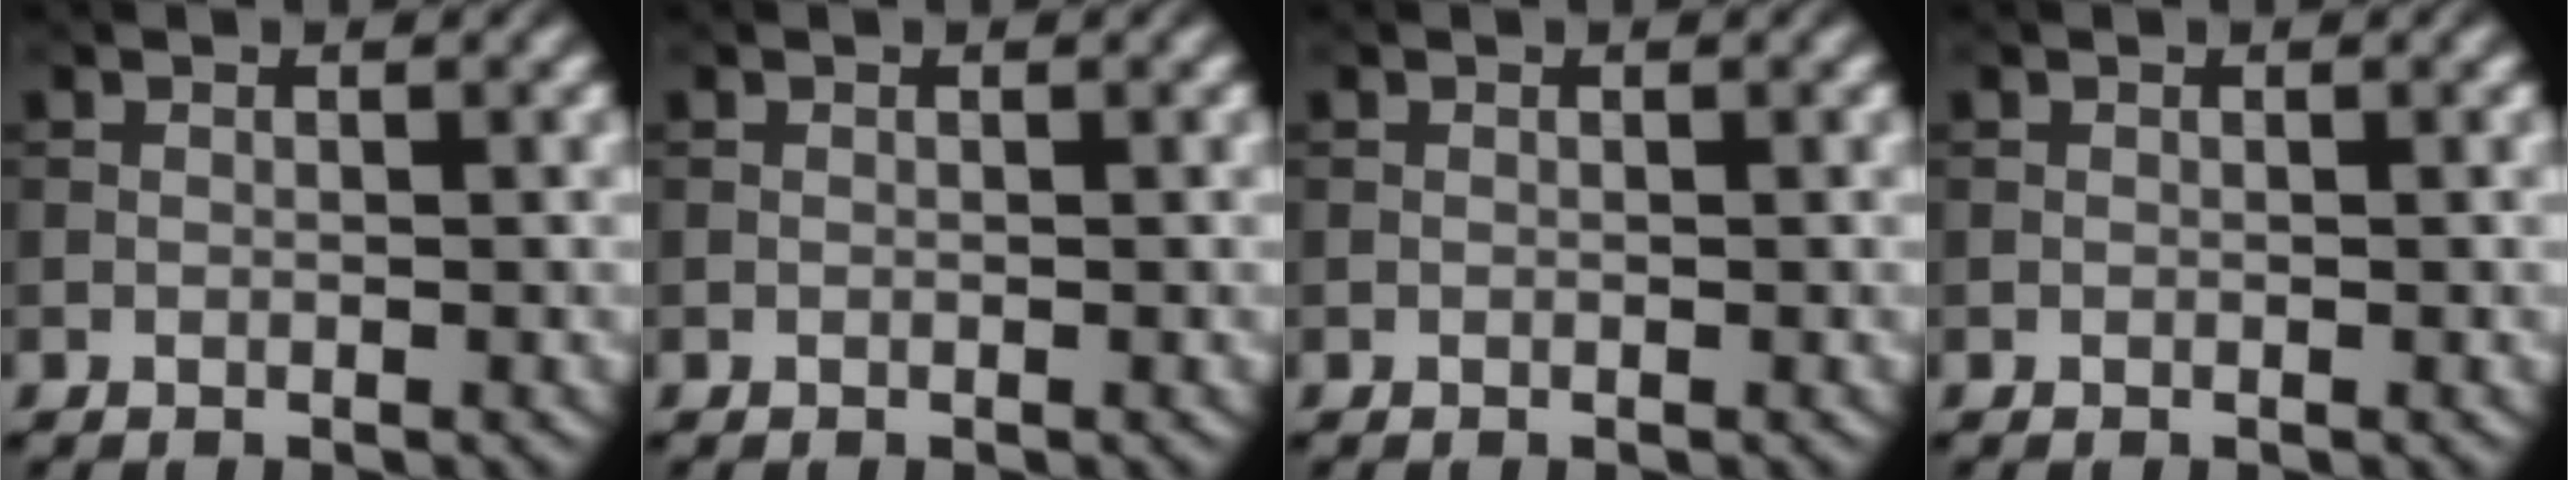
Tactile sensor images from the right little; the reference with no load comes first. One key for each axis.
{"total": 0.0}
{"total": 0.0}
{"total": 0.0}